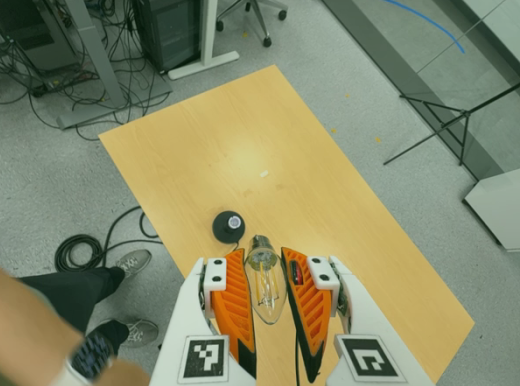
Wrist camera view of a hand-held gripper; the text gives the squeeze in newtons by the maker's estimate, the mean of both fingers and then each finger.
{"total": 16.5, "left": 16.6, "right": 16.4}